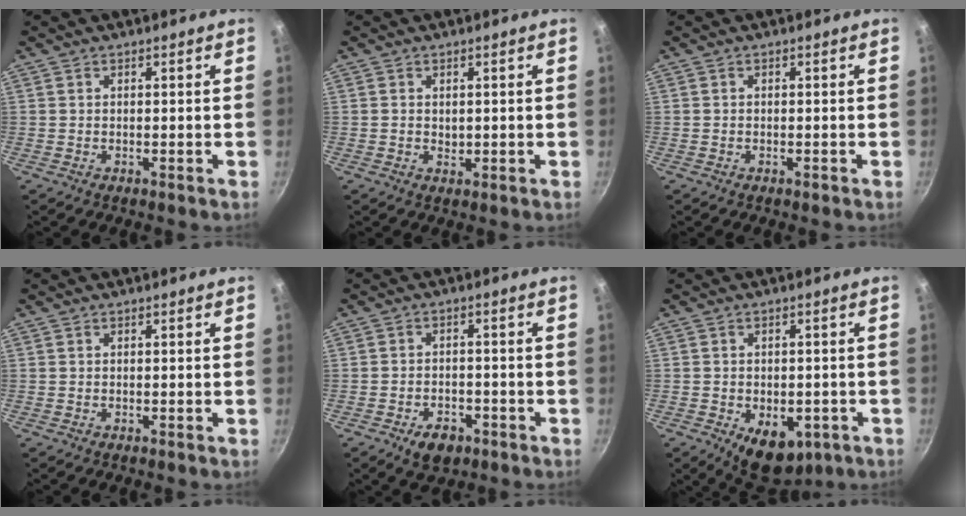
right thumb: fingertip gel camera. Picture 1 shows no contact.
{"total": 1.3, "force": [0.2, 1.0, 0.7], "torque": [-0.009, -0.002, 0.003]}
{"total": 0.0}
{"total": 0.0}
{"total": 5.8, "force": [-3.2, 3.6, 3.2], "torque": [-0.041, 0.019, -0.043]}
{"total": 10.0, "force": [-3.6, 6.2, 6.9], "torque": [-0.058, 0.001, -0.034]}